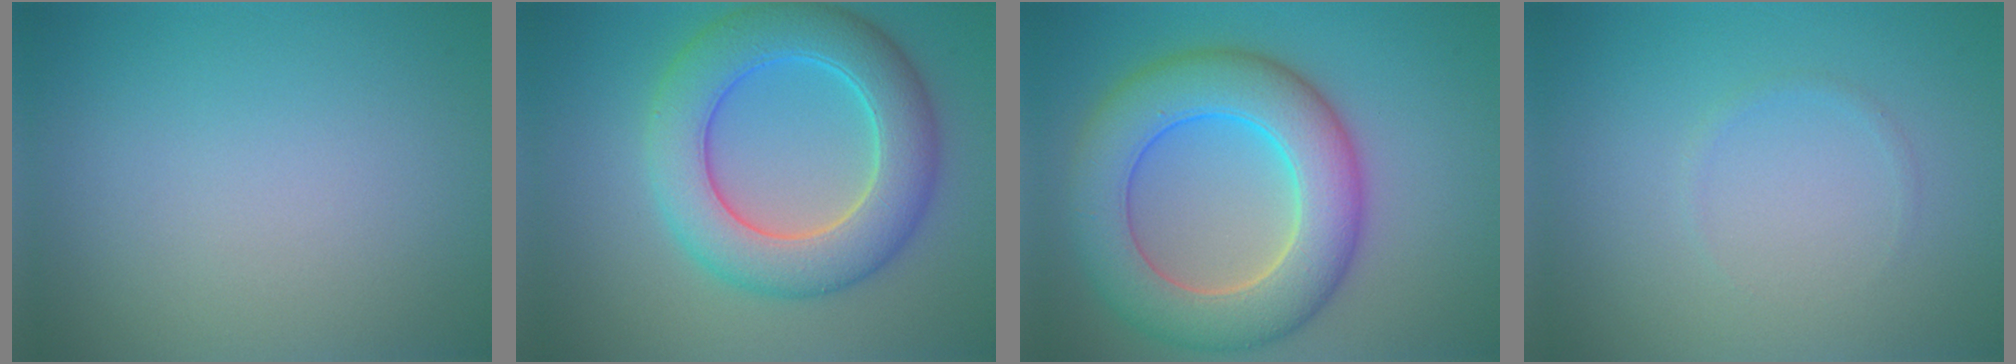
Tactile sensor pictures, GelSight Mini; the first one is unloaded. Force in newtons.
{"total": 8.1, "press": 8.1, "slide": 0.2}
{"total": 9.4, "press": 9.4, "slide": 0.4}
{"total": 0.5, "press": 0.5, "slide": 0.0}